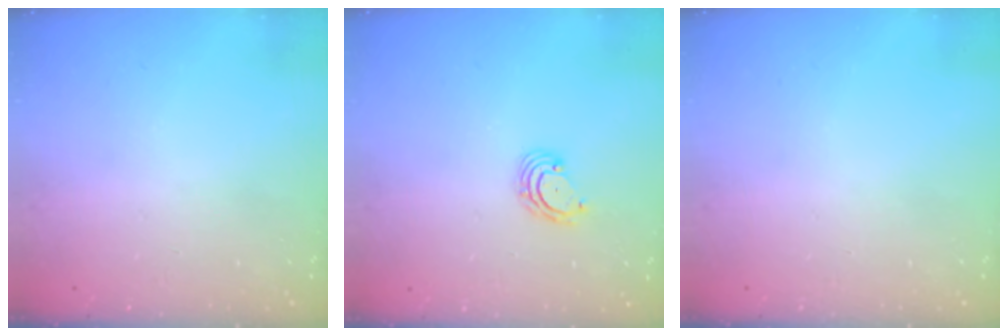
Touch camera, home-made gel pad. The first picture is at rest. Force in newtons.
{"total": 2.8, "press": 2.8, "slide": 0.3}
{"total": 0.0}